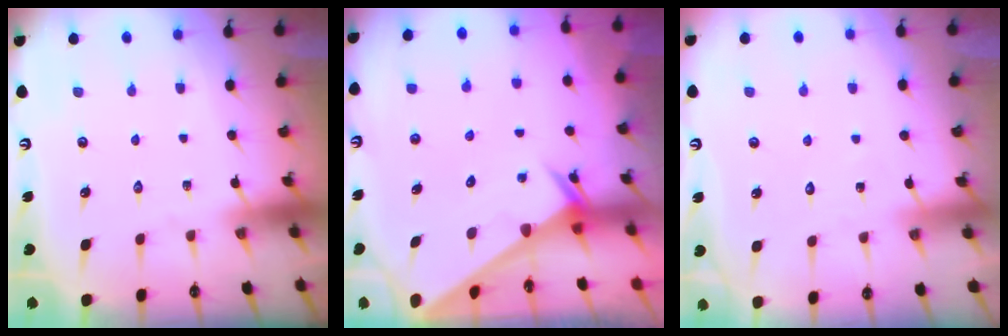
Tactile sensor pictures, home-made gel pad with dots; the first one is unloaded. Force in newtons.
{"total": 2.3, "press": 2.3, "slide": 0.1}
{"total": 4.1, "press": 4.0, "slide": 0.4}